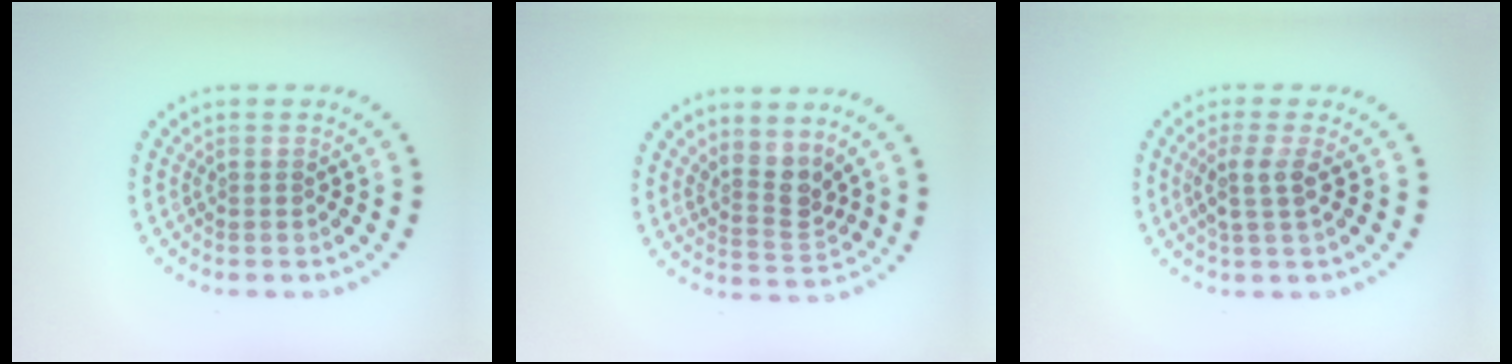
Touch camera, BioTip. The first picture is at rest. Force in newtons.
{"total": 2.8, "press": 2.1, "slide": 1.9}
{"total": 2.4, "press": 1.9, "slide": 1.5}